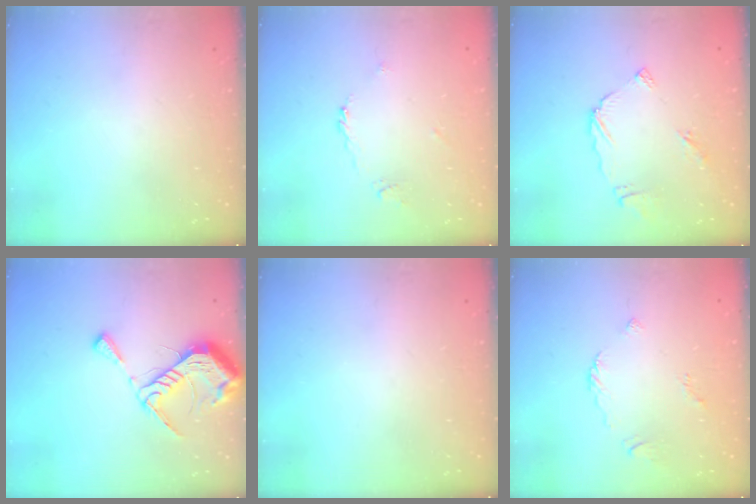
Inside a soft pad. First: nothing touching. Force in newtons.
{"total": 3.7, "press": 3.7, "slide": 0.8}
{"total": 6.4, "press": 6.4, "slide": 0.6}
{"total": 12.0, "press": 12.0, "slide": 1.3}
{"total": 0.0}
{"total": 2.2, "press": 2.1, "slide": 0.7}